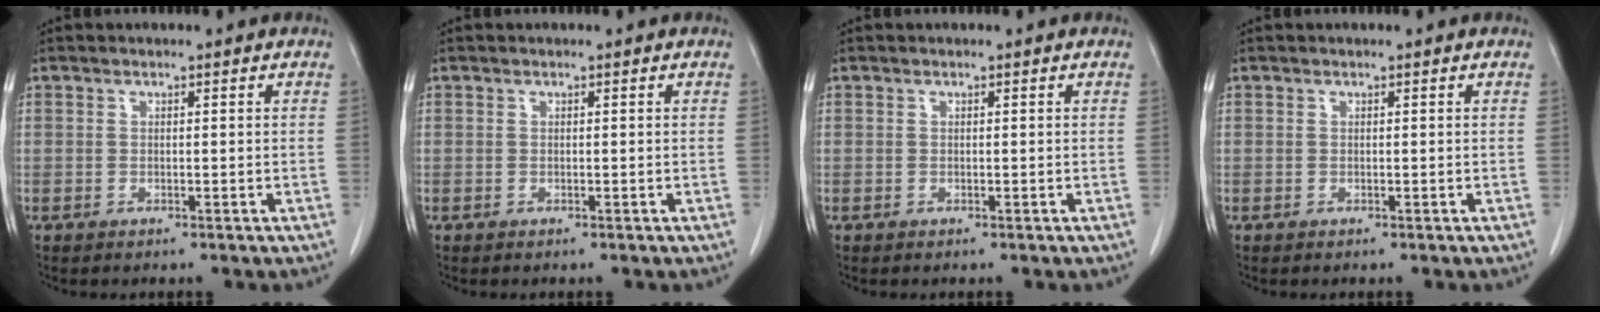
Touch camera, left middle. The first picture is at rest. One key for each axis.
{"total": 0.0}
{"total": 0.0}
{"total": 0.0}